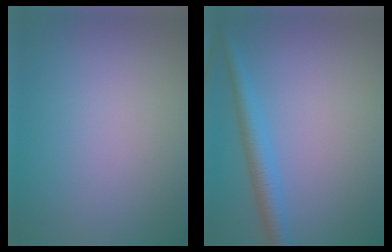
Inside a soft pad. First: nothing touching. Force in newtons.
{"total": 3.0, "press": 3.0, "slide": 0.0}